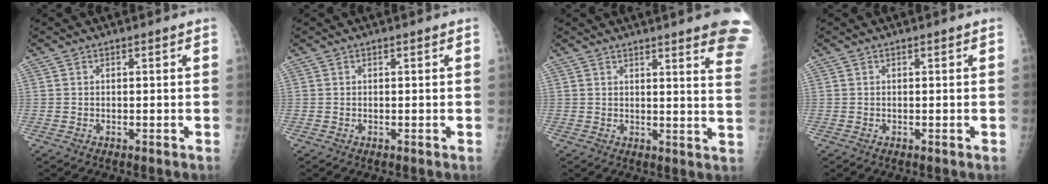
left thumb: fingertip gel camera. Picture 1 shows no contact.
{"total": 0.0}
{"total": 13.2, "force": [9.9, 1.2, 8.5], "torque": [-0.077, -0.060, 0.095]}
{"total": 0.0}